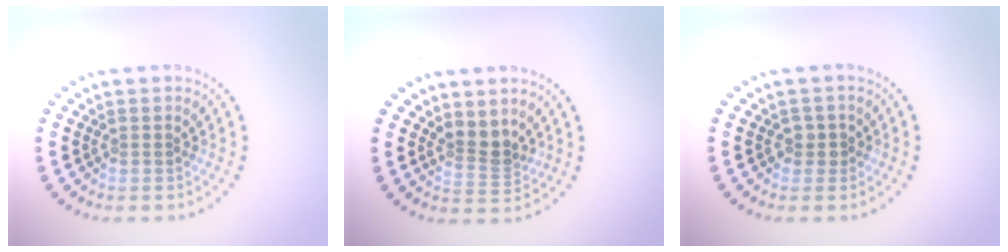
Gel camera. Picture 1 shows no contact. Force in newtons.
{"total": 2.3, "press": 1.8, "slide": 1.5}
{"total": 1.1, "press": 1.0, "slide": 0.5}